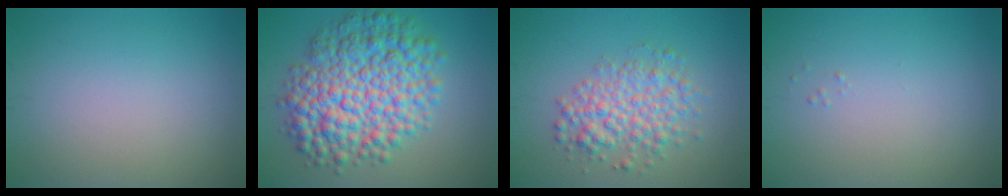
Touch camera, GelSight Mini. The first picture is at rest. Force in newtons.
{"total": 10.0, "press": 10.0, "slide": 0.1}
{"total": 4.5, "press": 4.5, "slide": 0.1}
{"total": 0.0}